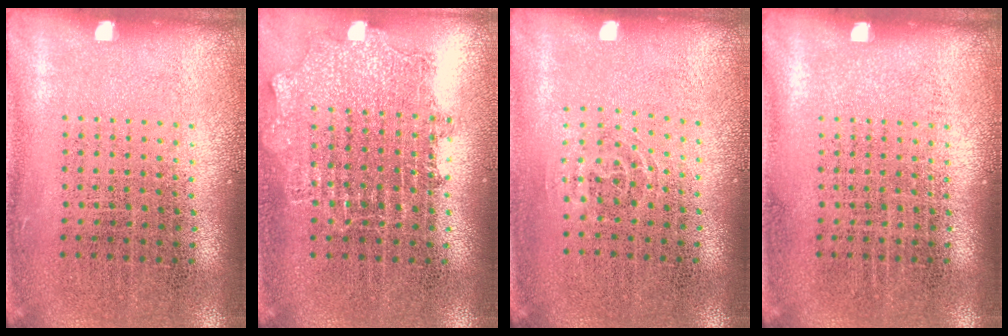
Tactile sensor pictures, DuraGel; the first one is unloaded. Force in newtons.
{"total": 1.1, "press": 1.1, "slide": 0.3}
{"total": 0.9, "press": 0.5, "slide": 0.8}
{"total": 0.0}